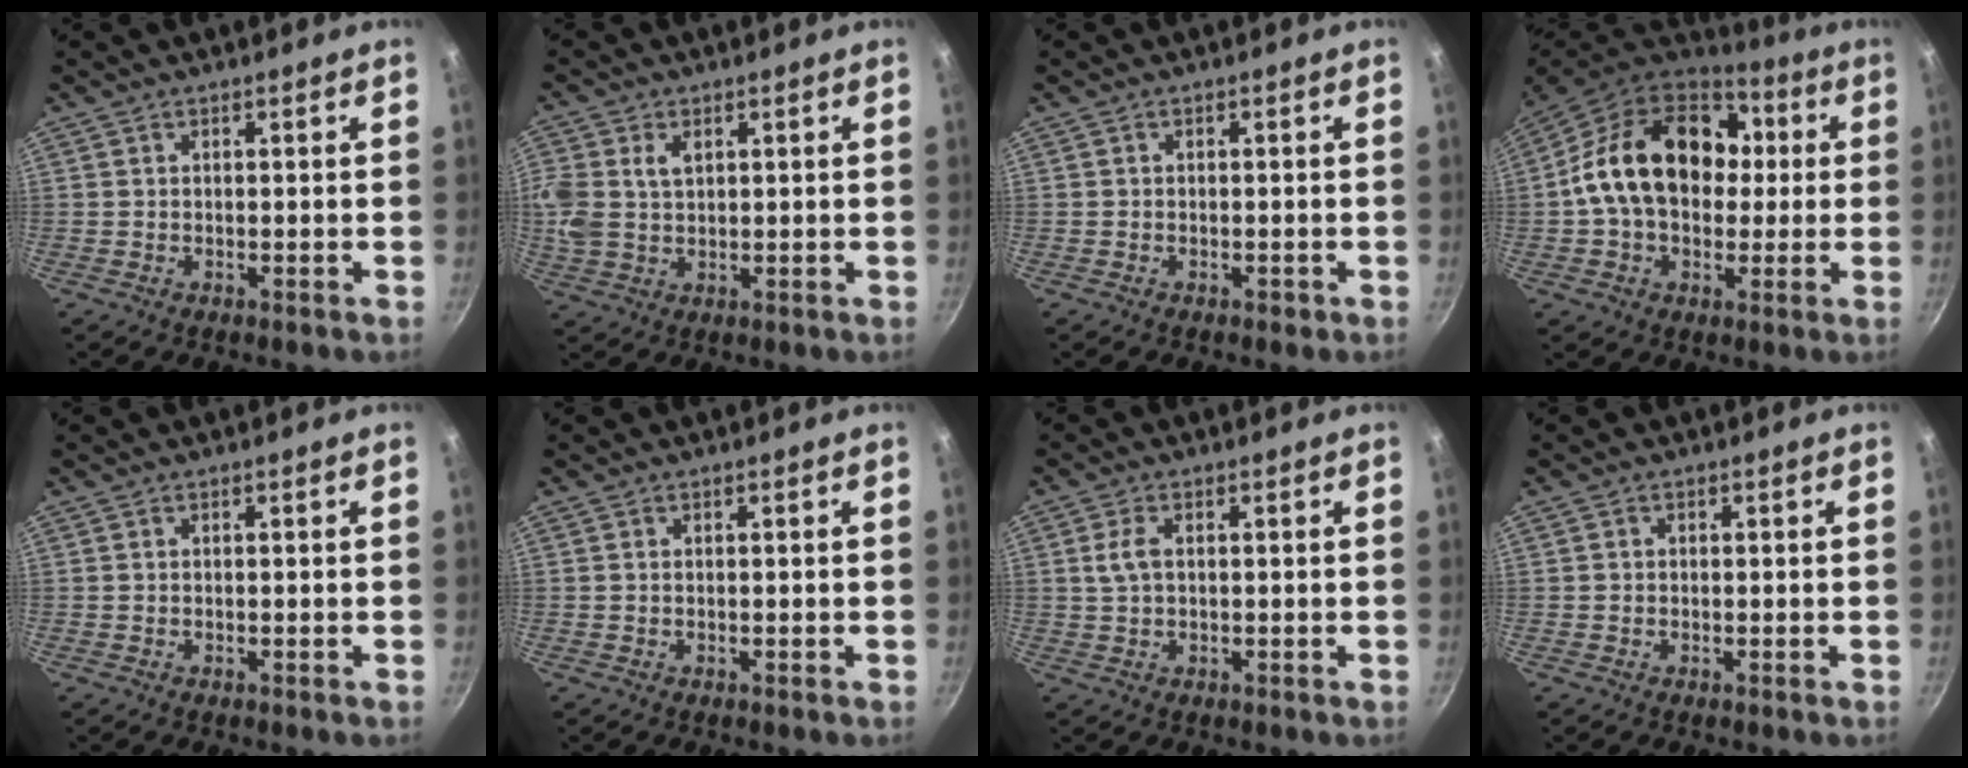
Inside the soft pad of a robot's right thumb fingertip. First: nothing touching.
{"total": 10.1, "force": [2.3, 6.9, 6.9], "torque": [-0.175, 0.004, 0.051]}
{"total": 0.8, "force": [-0.5, 0.5, 0.4], "torque": [-0.001, 0.000, -0.009]}
{"total": 22.2, "force": [1.2, 15.6, 15.8], "torque": [-0.262, 0.035, 0.018]}
{"total": 0.0}
{"total": 0.0}
{"total": 3.1, "force": [0.5, 1.7, 2.5], "torque": [-0.060, 0.006, 0.011]}
{"total": 0.0}